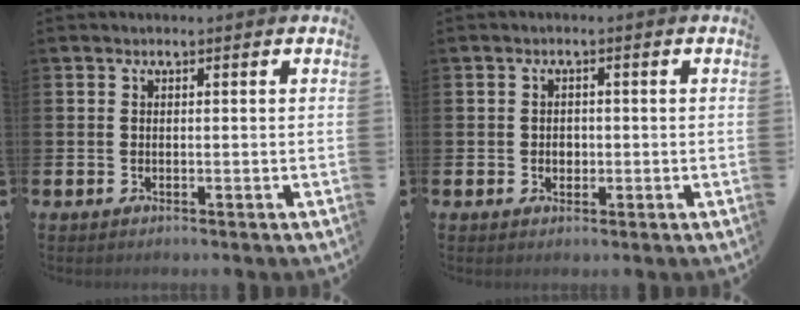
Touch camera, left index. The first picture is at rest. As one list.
[{"total": 1.5, "force": [-0.1, 1.3, 0.7], "torque": [-0.003, 0.003, -0.006]}]